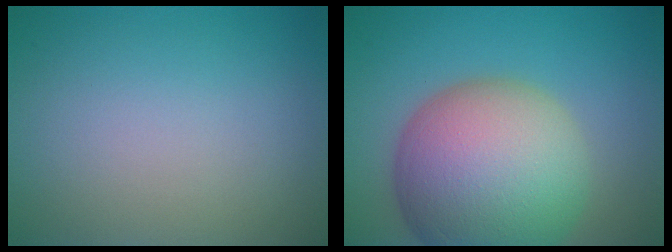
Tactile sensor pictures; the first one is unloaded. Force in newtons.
{"total": 14.3, "press": 14.3, "slide": 0.9}